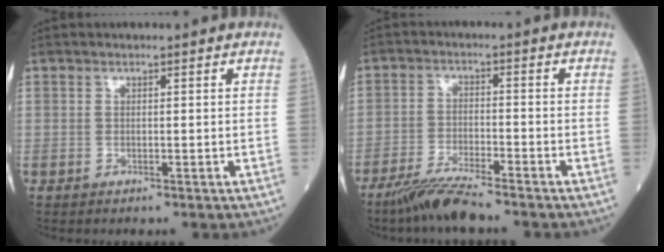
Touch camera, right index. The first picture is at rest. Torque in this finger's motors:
{"motor_torque": [0.51, -0.41, 0.04, 0.00]}